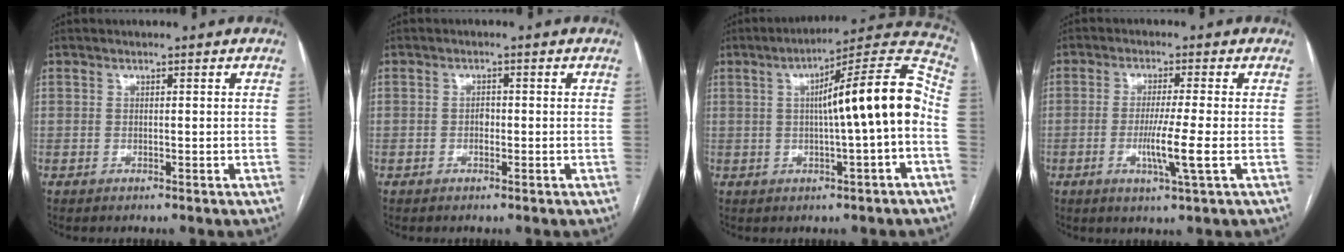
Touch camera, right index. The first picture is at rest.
{"total": 1.3, "force": [-0.3, 0.8, 1.0], "torque": [-0.015, 0.003, -0.006]}
{"total": 14.4, "force": [-0.4, 0.2, 14.4], "torque": [-0.208, 0.031, -0.009]}
{"total": 5.8, "force": [-1.3, -0.6, 5.6], "torque": [-0.101, -0.015, -0.025]}